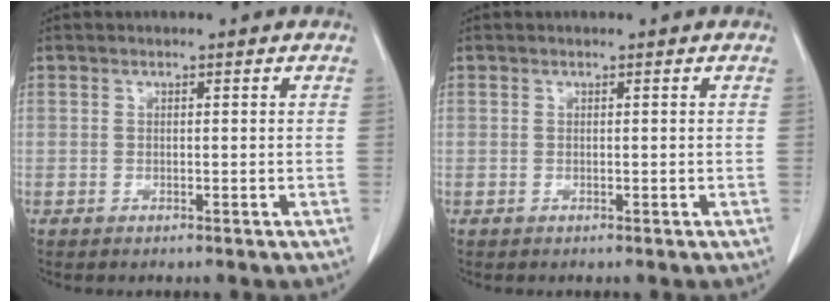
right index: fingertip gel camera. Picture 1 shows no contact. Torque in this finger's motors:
{"motor_torque": [0.00, 0.00, 0.00, 0.00]}